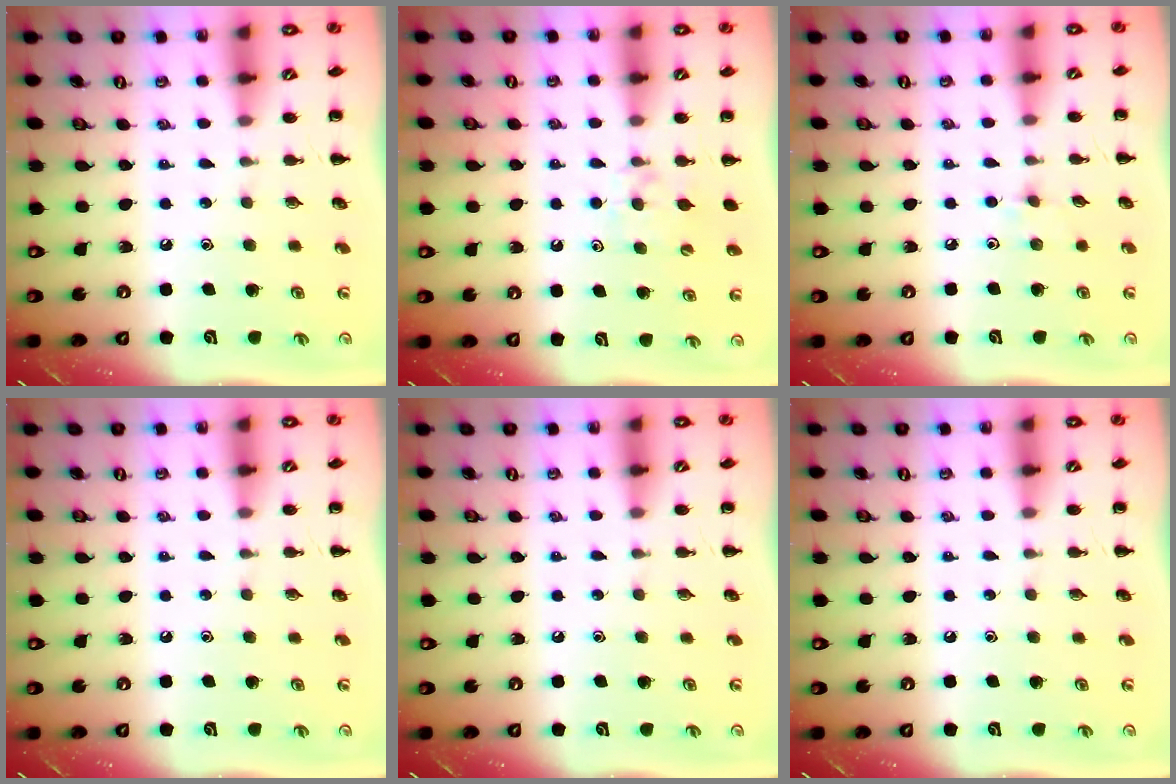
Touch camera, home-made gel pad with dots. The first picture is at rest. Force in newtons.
{"total": 5.1, "press": 4.8, "slide": 1.6}
{"total": 3.9, "press": 3.6, "slide": 1.4}
{"total": 0.0}
{"total": 0.0}
{"total": 0.0}